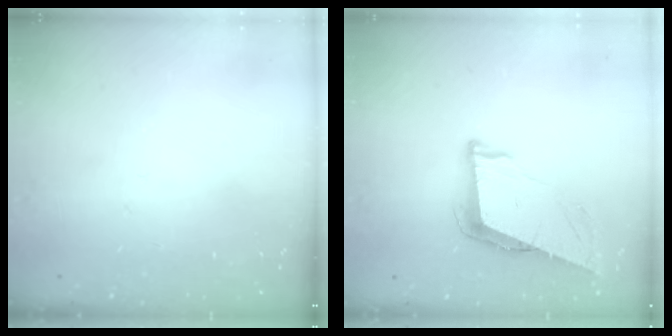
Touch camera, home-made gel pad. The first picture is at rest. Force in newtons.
{"total": 9.0, "press": 8.4, "slide": 3.2}